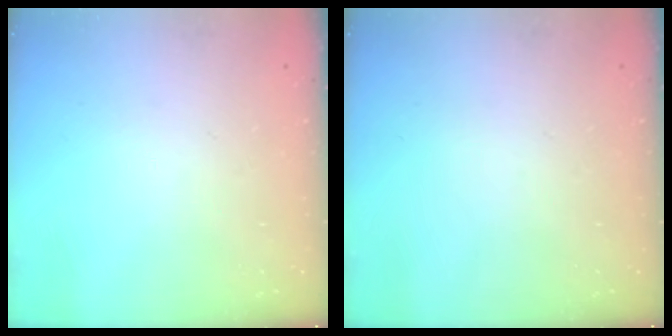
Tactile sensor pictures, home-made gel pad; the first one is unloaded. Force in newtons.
{"total": 0.0}